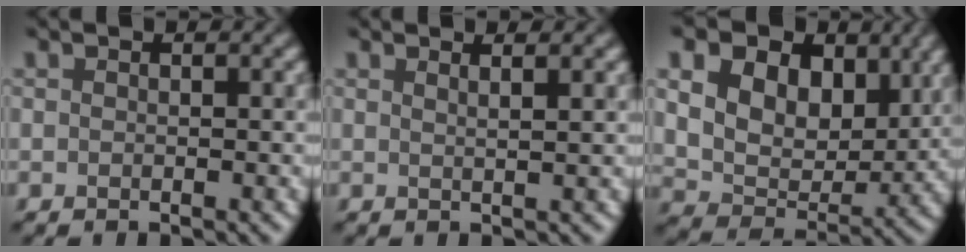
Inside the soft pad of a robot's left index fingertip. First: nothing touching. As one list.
[{"total": 2.1, "force": [1.2, 0.8, 1.5], "torque": [-0.007, 0.008, -0.005]}, {"total": 14.5, "force": [6.2, 10.0, 8.6], "torque": [-0.164, 0.028, 0.110]}]